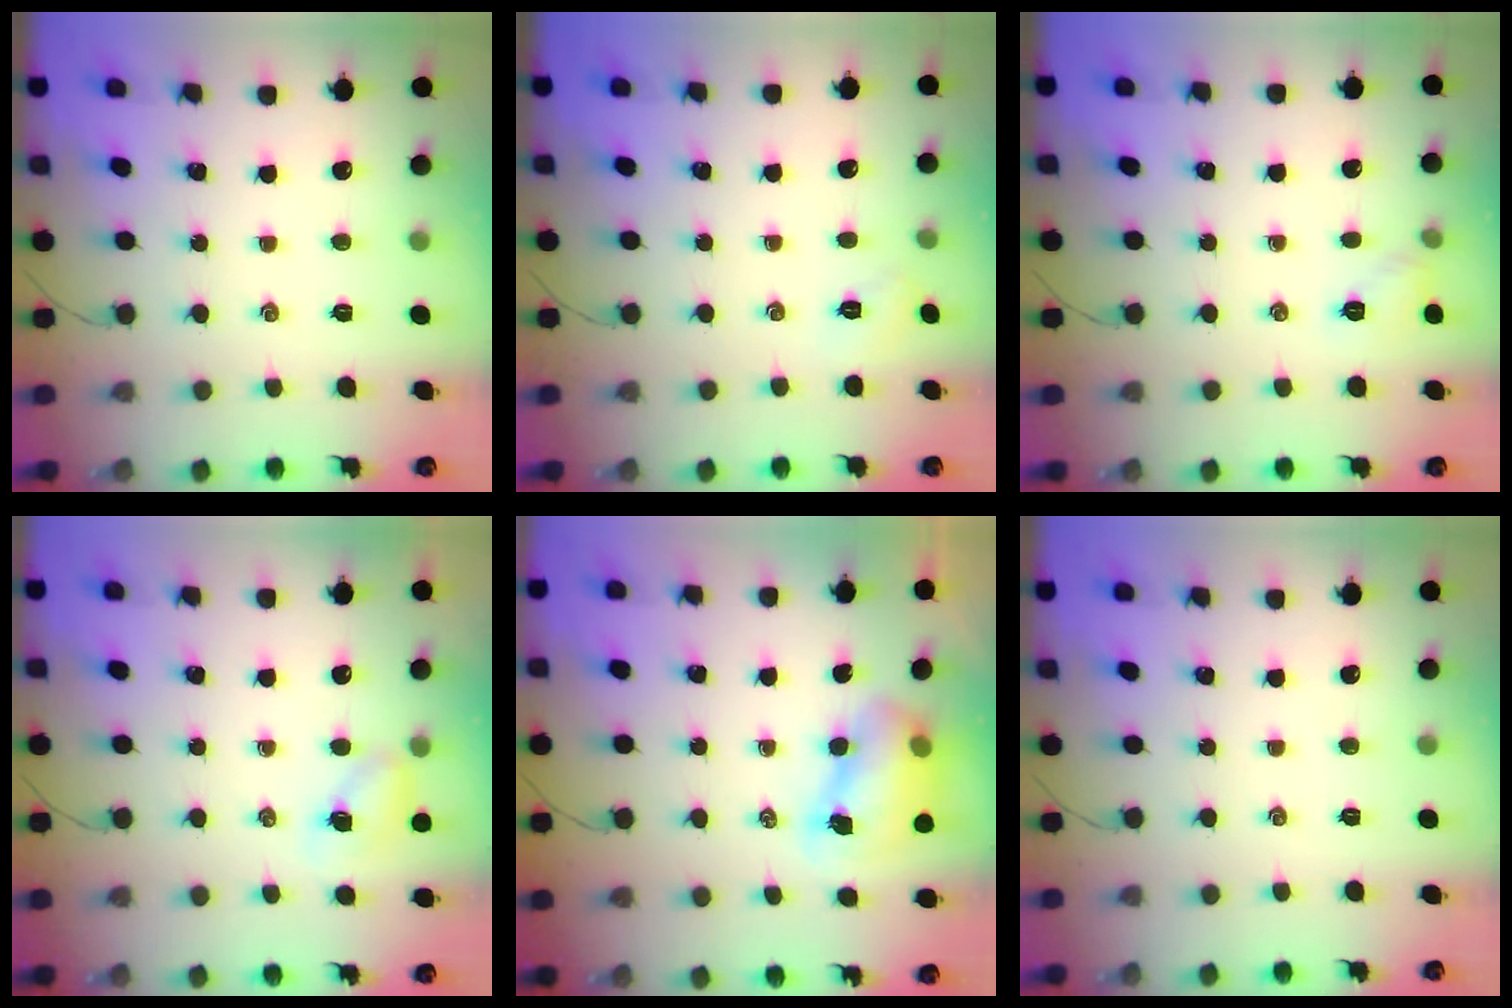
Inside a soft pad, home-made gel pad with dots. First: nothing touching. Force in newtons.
{"total": 3.0, "press": 2.9, "slide": 0.8}
{"total": 6.4, "press": 6.3, "slide": 1.3}
{"total": 4.6, "press": 4.6, "slide": 0.5}
{"total": 8.3, "press": 8.2, "slide": 1.3}
{"total": 0.0}